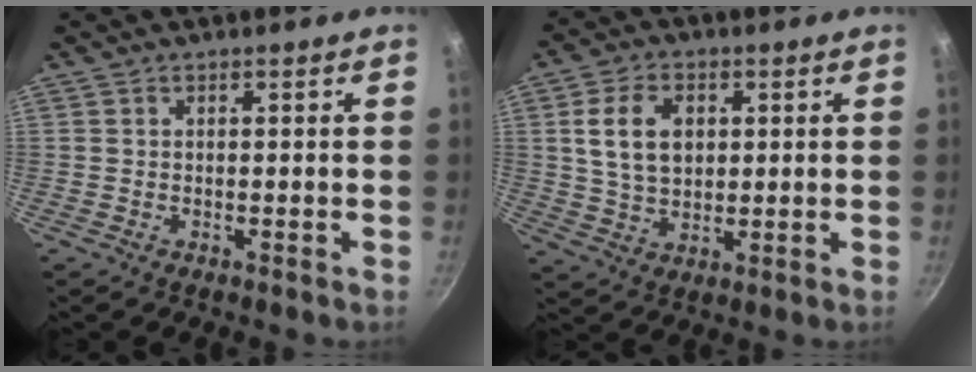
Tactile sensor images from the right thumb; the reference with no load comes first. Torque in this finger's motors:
{"motor_torque": [0.12, 2.52, 0.94, 0.09, 0.24]}